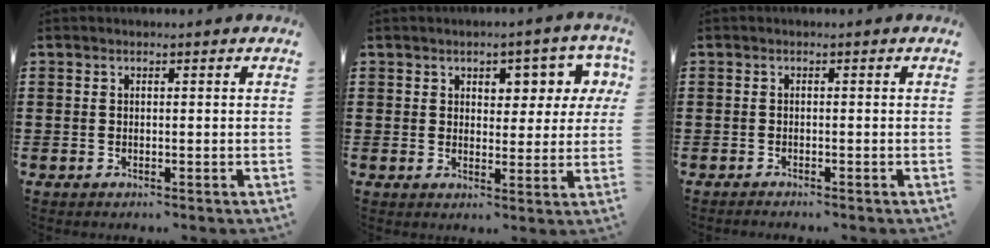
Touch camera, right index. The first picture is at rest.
{"total": 4.5, "force": [2.5, 2.9, 2.5], "torque": [-0.039, -0.003, 0.036]}
{"total": 0.8, "force": [-0.8, 0.0, 0.0], "torque": [-0.003, 0.000, -0.017]}